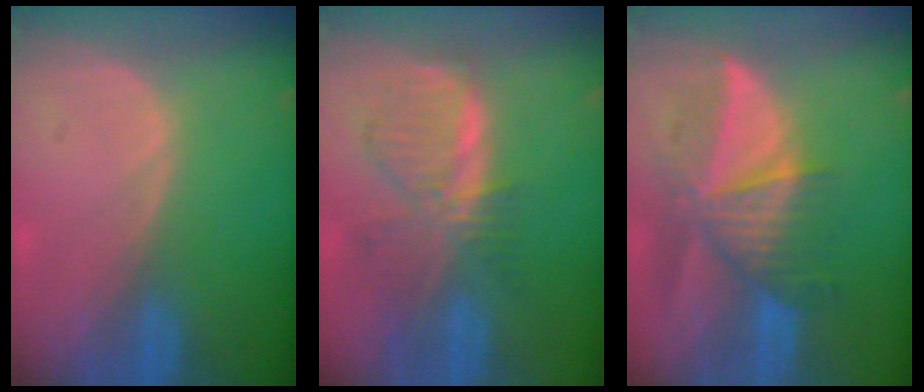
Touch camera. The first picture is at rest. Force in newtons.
{"total": 7.9, "press": 7.0, "slide": 3.6}
{"total": 8.8, "press": 8.0, "slide": 3.6}